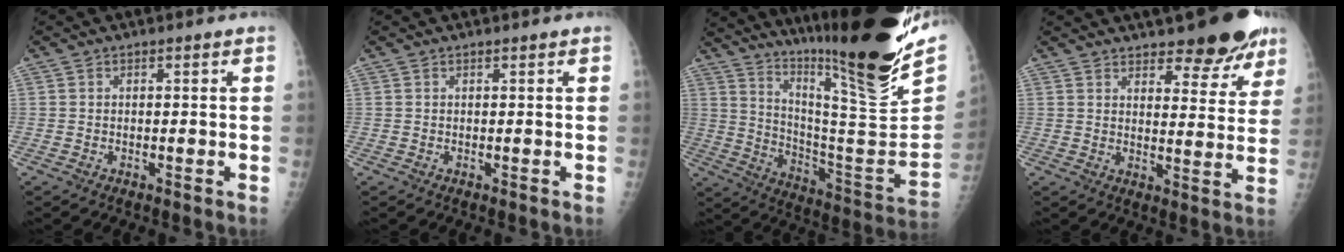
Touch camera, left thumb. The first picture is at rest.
{"total": 0.0}
{"total": 28.4, "force": [22.2, 1.6, 17.6], "torque": [-0.260, -0.144, 0.344]}
{"total": 12.3, "force": [9.2, 4.3, 6.9], "torque": [-0.047, -0.054, 0.119]}